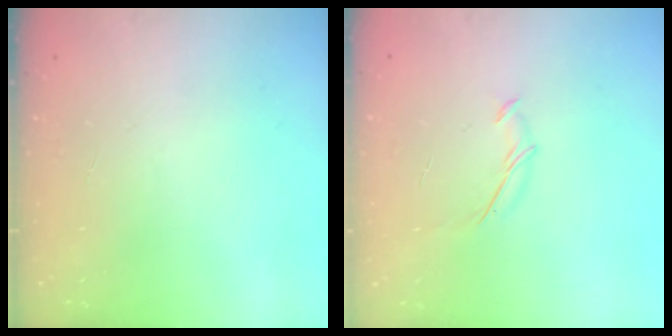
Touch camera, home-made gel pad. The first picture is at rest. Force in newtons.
{"total": 6.2, "press": 6.1, "slide": 1.0}